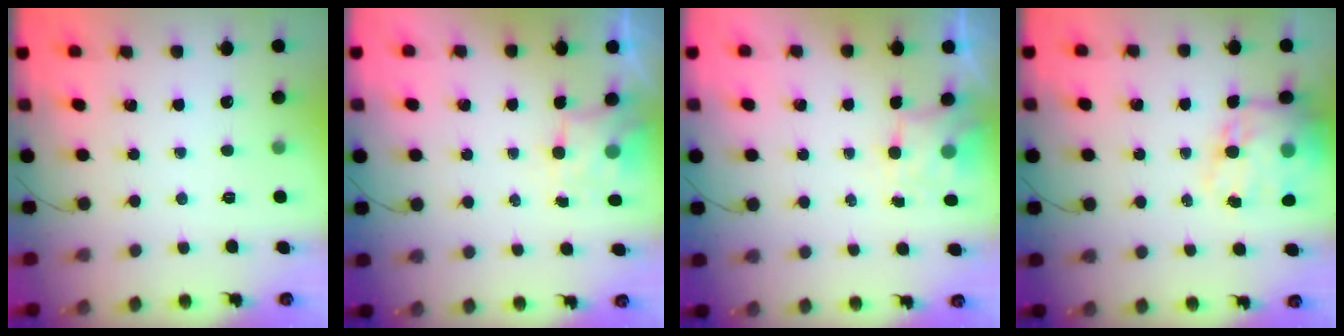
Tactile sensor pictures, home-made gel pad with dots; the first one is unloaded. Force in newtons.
{"total": 4.0, "press": 3.9, "slide": 0.9}
{"total": 4.0, "press": 3.9, "slide": 0.9}
{"total": 17.3, "press": 16.8, "slide": 4.4}